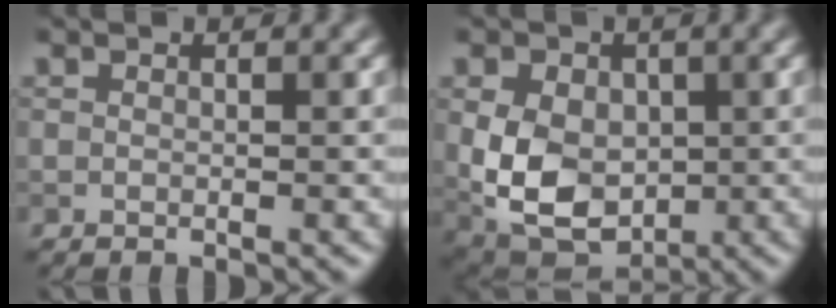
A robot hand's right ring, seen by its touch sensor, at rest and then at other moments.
{"total": 8.1, "force": [-0.4, 5.9, 5.6], "torque": [-0.118, -0.012, -0.006]}